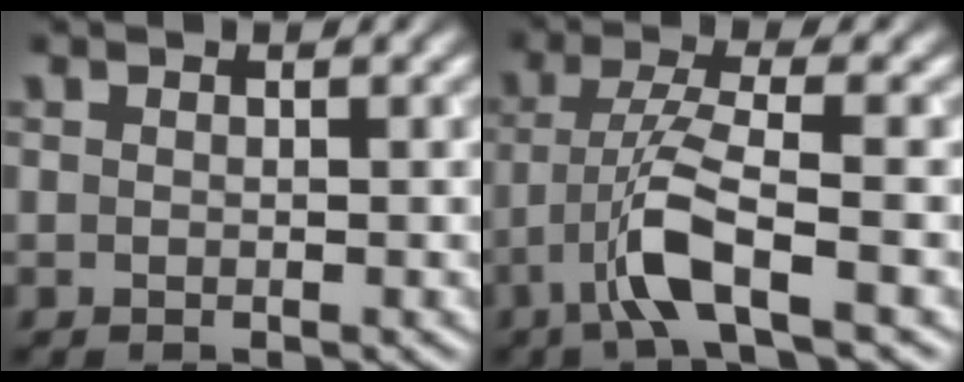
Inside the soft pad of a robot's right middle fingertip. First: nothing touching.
{"total": 5.0, "force": [-2.5, 0.8, 4.3], "torque": [-0.084, 0.006, -0.056]}